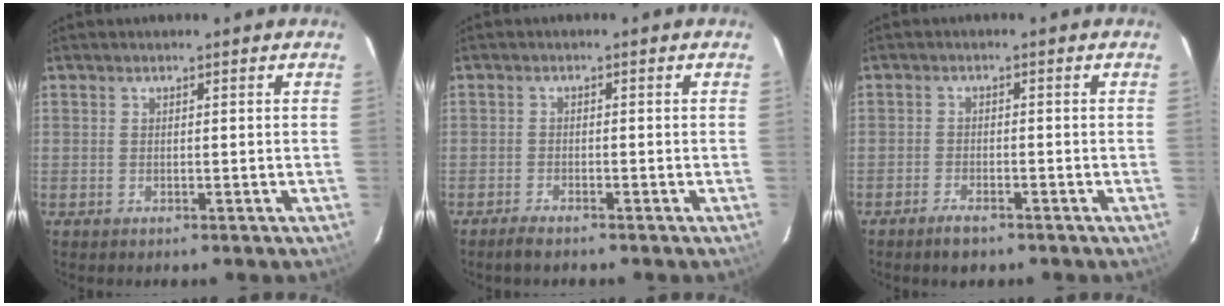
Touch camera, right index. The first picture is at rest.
{"total": 2.2, "force": [-2.0, 0.4, 1.0], "torque": [-0.032, -0.004, -0.038]}
{"total": 3.2, "force": [-2.5, 1.2, 1.6], "torque": [-0.045, -0.003, -0.047]}